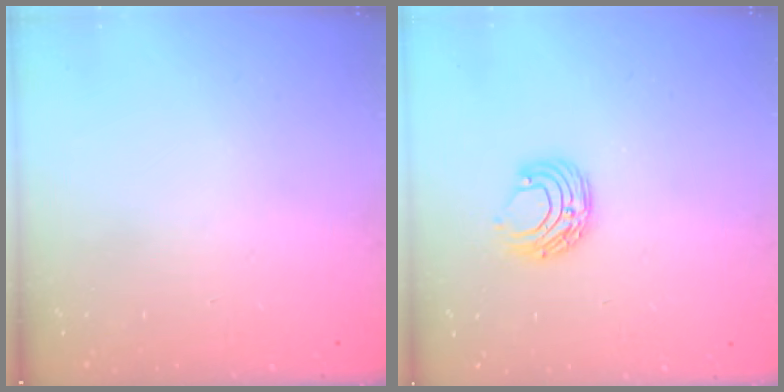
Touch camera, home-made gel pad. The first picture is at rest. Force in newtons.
{"total": 6.8, "press": 6.7, "slide": 0.6}